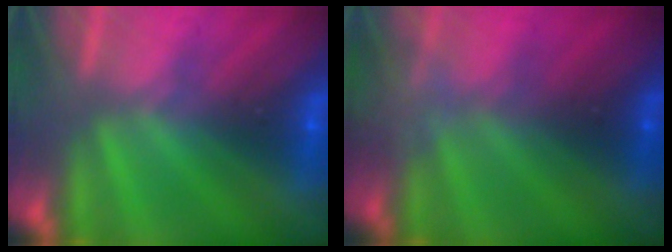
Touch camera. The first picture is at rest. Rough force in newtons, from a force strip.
{"total": 2.3}